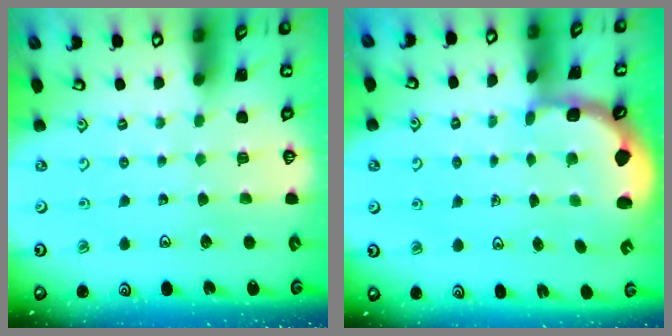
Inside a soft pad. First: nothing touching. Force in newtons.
{"total": 2.4, "press": 2.1, "slide": 1.2}